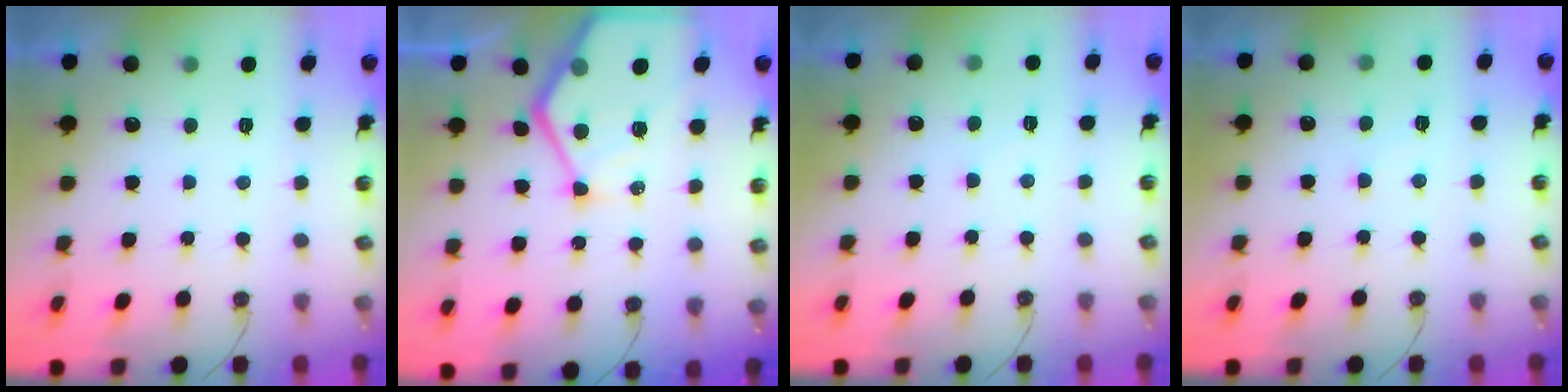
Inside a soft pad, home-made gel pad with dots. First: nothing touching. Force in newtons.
{"total": 17.0, "press": 16.9, "slide": 1.5}
{"total": 2.8, "press": 2.8, "slide": 0.4}
{"total": 3.2, "press": 3.2, "slide": 0.5}